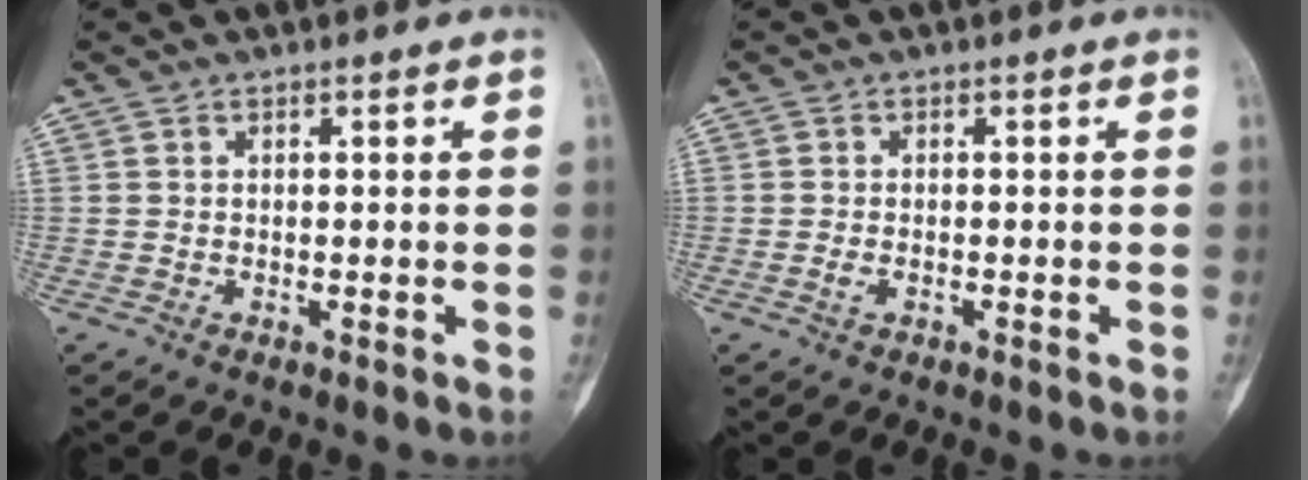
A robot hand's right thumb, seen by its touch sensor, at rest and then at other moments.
{"total": 1.3, "force": [-0.5, 0.6, 0.9], "torque": [-0.023, 0.002, -0.011]}